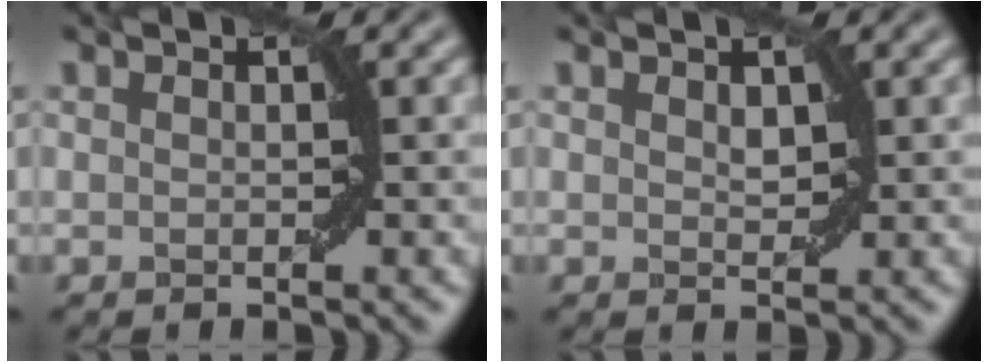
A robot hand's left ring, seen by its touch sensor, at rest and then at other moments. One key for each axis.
{"total": 1.1, "fx": 0.5, "fy": 0.7, "fz": 0.7, "tx": -0.012, "ty": -0.001, "tz": 0.012}